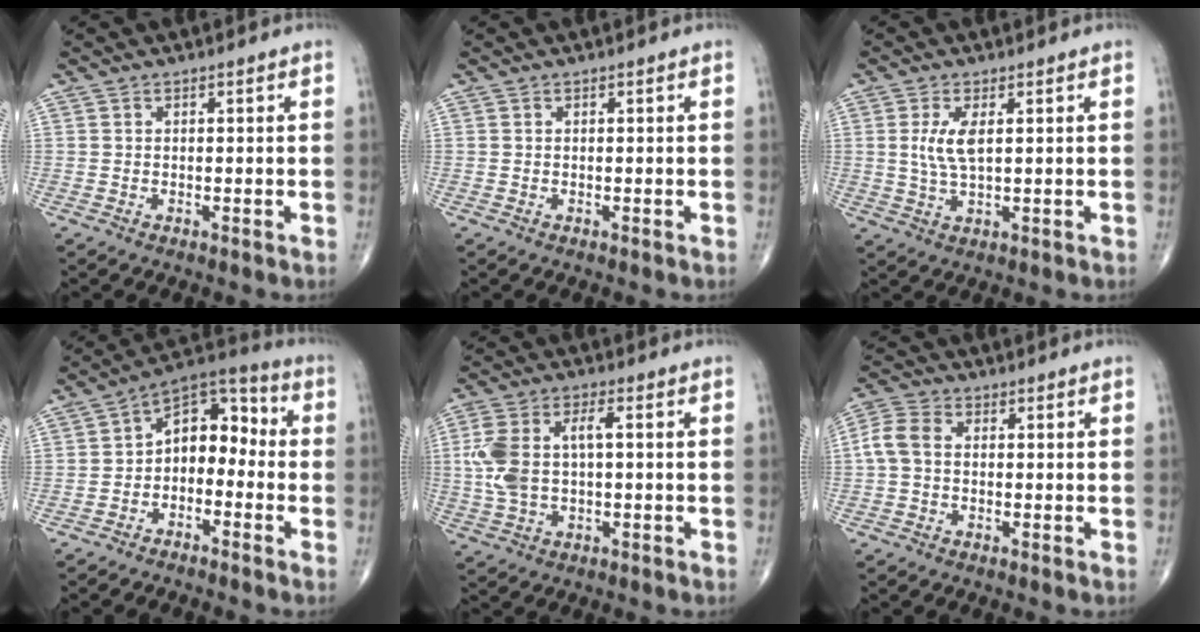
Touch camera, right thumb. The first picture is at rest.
{"total": 0.0}
{"total": 5.0, "force": [1.1, 1.8, 4.6], "torque": [-0.102, -0.008, 0.025]}
{"total": 10.2, "force": [-1.7, 6.9, 7.3], "torque": [-0.078, 0.052, -0.049]}
{"total": 10.2, "force": [0.6, 5.2, 8.8], "torque": [-0.198, 0.022, 0.015]}
{"total": 5.3, "force": [0.0, 3.7, 3.8], "torque": [-0.085, 0.016, -0.009]}